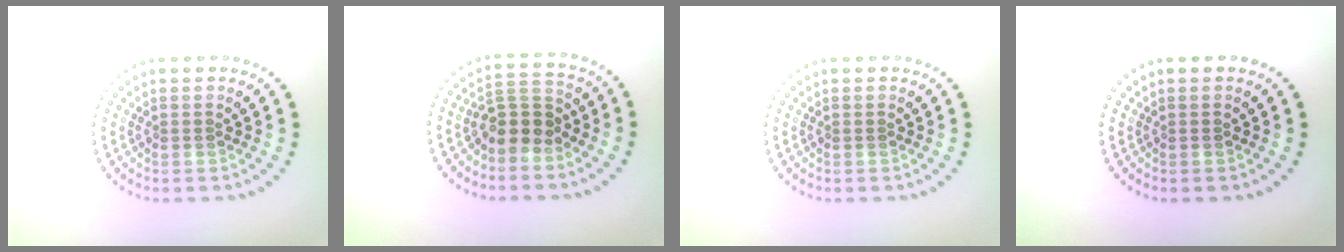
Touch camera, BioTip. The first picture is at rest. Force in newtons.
{"total": 3.7, "press": 3.4, "slide": 1.6}
{"total": 0.0}
{"total": 0.0}